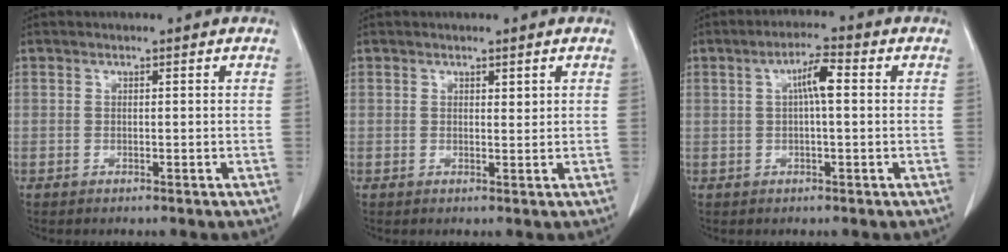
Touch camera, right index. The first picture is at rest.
{"total": 0.8, "force": [0.5, 0.3, 0.5], "torque": [-0.007, -0.004, 0.008]}
{"total": 4.4, "force": [0.7, 0.6, 4.3], "torque": [-0.078, 0.012, 0.010]}